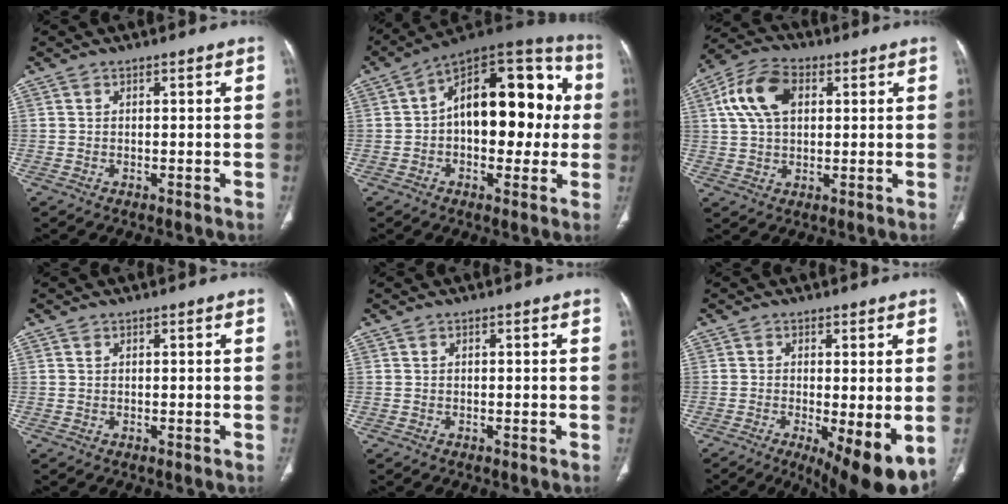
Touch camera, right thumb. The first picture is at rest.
{"total": 21.3, "force": [1.4, 12.0, 17.6], "torque": [-0.209, 0.045, 0.011]}
{"total": 11.2, "force": [3.1, 7.1, 8.1], "torque": [-0.151, 0.016, 0.051]}
{"total": 0.0}
{"total": 0.0}
{"total": 11.1, "force": [-3.3, 3.3, 10.1], "torque": [-0.148, -0.023, -0.042]}